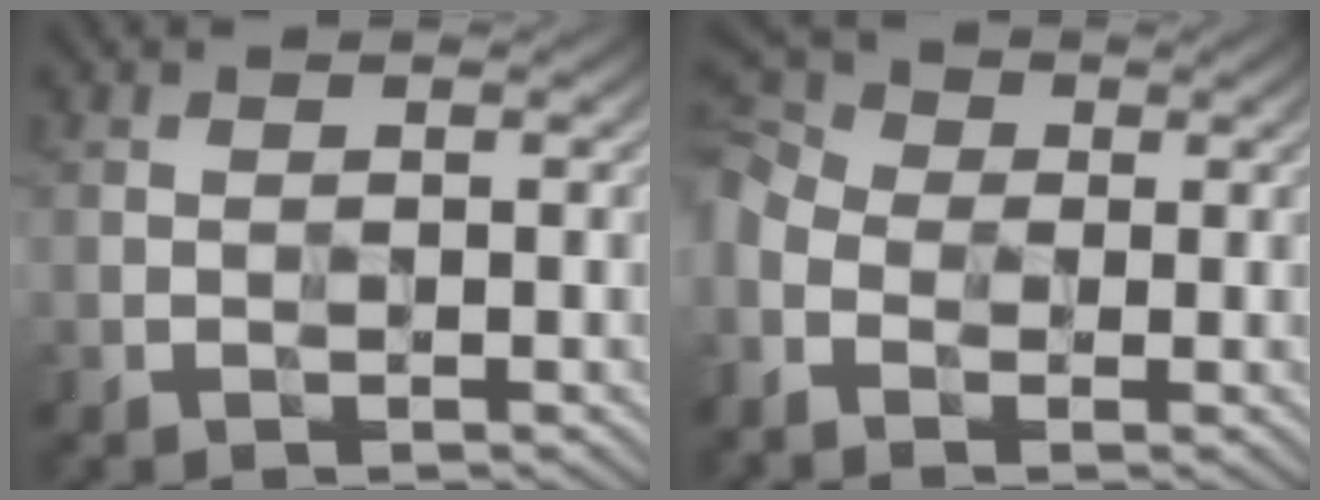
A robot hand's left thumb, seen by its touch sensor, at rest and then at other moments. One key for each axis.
{"total": 6.8, "fx": -1.8, "fy": 5.2, "fz": 4.0, "tx": -0.116, "ty": 0.004, "tz": -0.040}